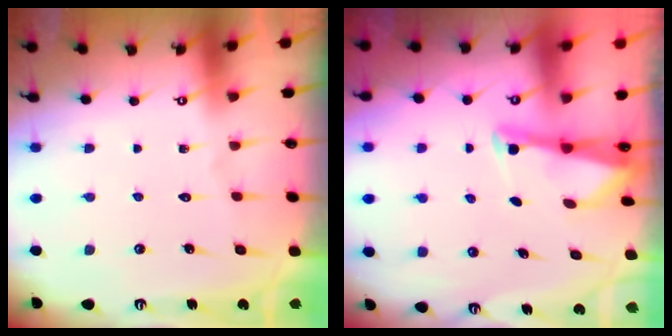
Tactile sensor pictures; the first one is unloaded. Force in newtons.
{"total": 2.5, "press": 2.5, "slide": 0.2}